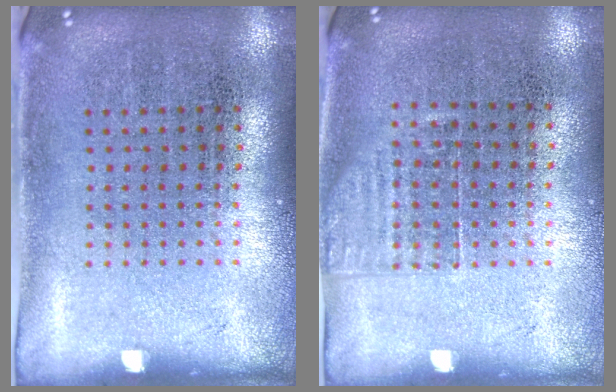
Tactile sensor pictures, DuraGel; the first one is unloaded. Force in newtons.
{"total": 1.2, "press": 0.9, "slide": 0.7}